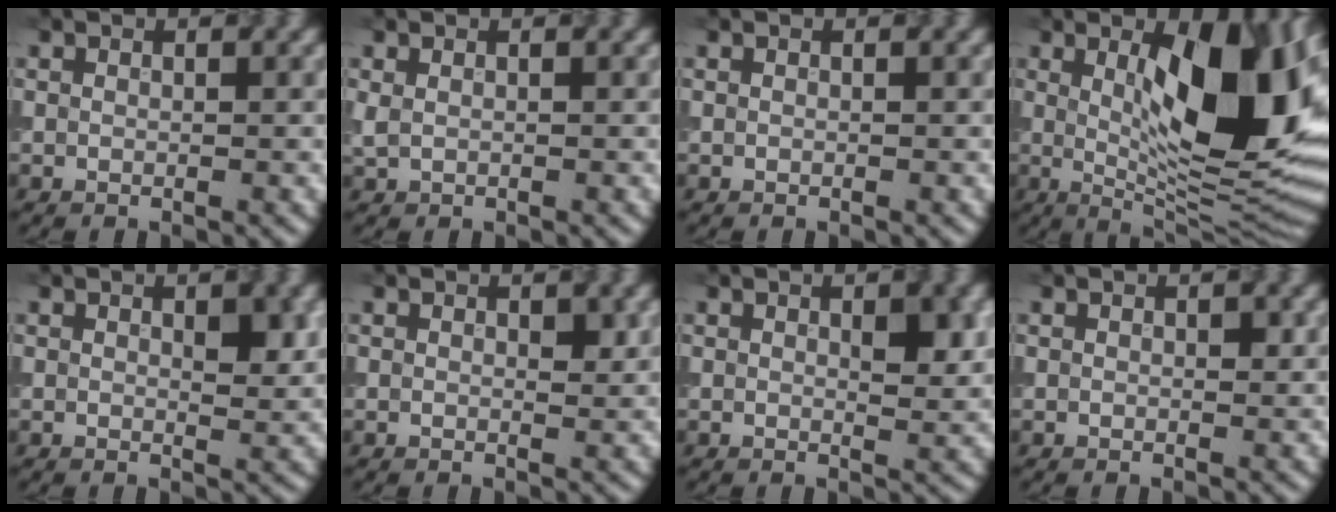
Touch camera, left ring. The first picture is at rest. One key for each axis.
{"total": 0.8, "fx": 0.2, "fy": 0.5, "fz": 0.5, "tx": -0.014, "ty": 0.001, "tz": 0.007}
{"total": 0.0}
{"total": 13.2, "fx": 2.2, "fy": 4.6, "fz": 12.2, "tx": -0.165, "ty": 0.000, "tz": 0.036}
{"total": 2.2, "fx": 0.8, "fy": 0.8, "fz": 2.0, "tx": -0.023, "ty": -0.005, "tz": 0.014}
{"total": 1.0, "fx": 0.3, "fy": 0.4, "fz": 0.8, "tx": -0.008, "ty": -0.003, "tz": 0.006}
{"total": 2.6, "fx": 0.8, "fy": 0.9, "fz": 2.3, "tx": -0.030, "ty": -0.004, "tz": 0.014}
{"total": 0.7, "fx": 0.2, "fy": 0.3, "fz": 0.6, "tx": -0.005, "ty": 0.000, "tz": 0.002}